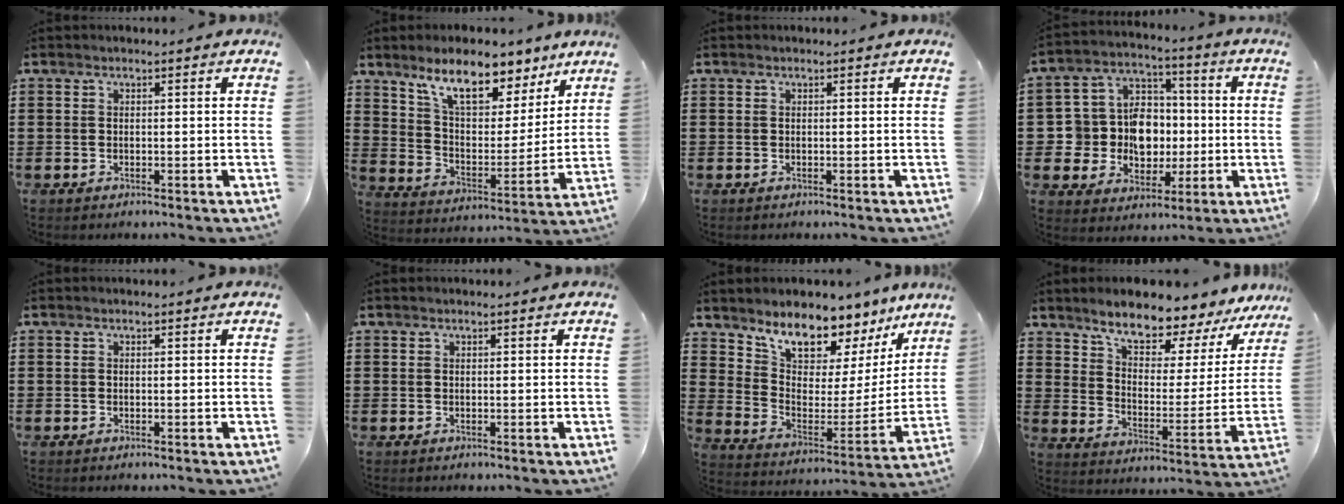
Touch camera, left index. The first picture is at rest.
{"total": 10.4, "force": [8.2, 3.7, 5.2], "torque": [-0.110, -0.033, 0.146]}
{"total": 0.0}
{"total": 10.5, "force": [-0.4, 9.5, 4.4], "torque": [-0.124, 0.004, 0.000]}
{"total": 0.0}
{"total": 0.0}
{"total": 8.8, "force": [8.1, 2.8, 2.0], "torque": [-0.064, -0.074, 0.144]}
{"total": 8.1, "force": [7.2, 2.1, 3.1], "torque": [-0.073, -0.055, 0.122]}